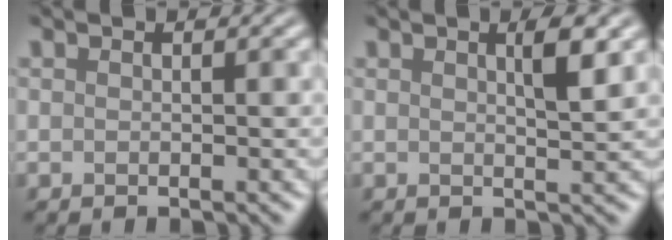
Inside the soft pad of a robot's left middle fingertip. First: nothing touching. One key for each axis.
{"total": 2.6, "fx": 1.1, "fy": 0.5, "fz": 2.2, "tx": -0.024, "ty": 0.003, "tz": 0.014}